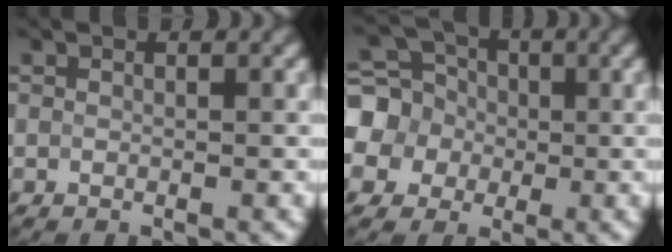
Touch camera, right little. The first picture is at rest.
{"total": 7.7, "force": [-0.4, 7.0, 3.1], "torque": [-0.087, 0.007, -0.041]}